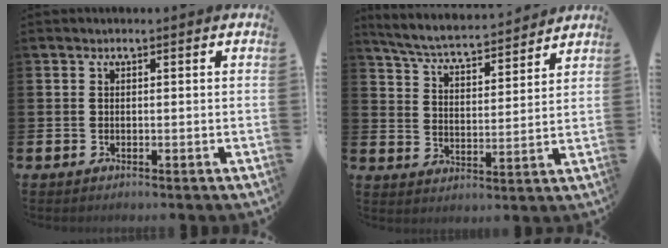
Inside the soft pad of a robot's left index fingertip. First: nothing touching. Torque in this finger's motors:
{"motor_torque": [0.16, -0.32, 0.43, 0.16]}